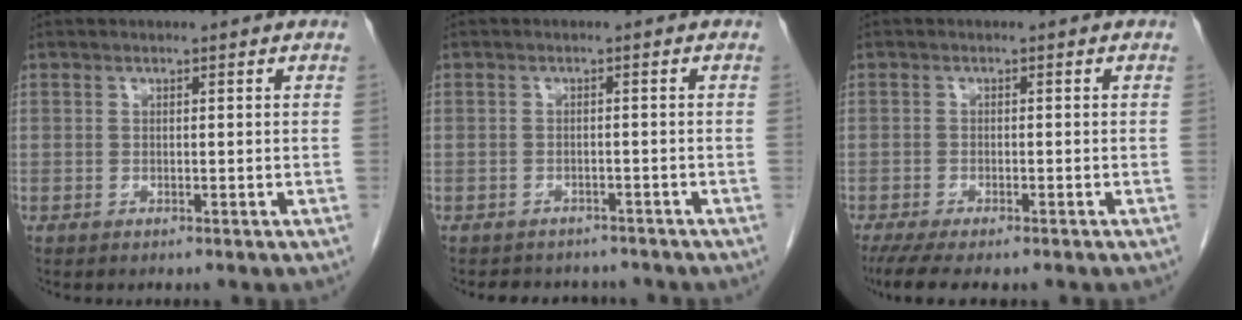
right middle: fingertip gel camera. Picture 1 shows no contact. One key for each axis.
{"total": 5.5, "fx": -4.9, "fy": 2.3, "fz": 0.7, "tx": -0.009, "ty": 0.005, "tz": -0.059}
{"total": 7.7, "fx": -6.0, "fy": 1.9, "fz": 4.6, "tx": -0.066, "ty": -0.014, "tz": -0.091}